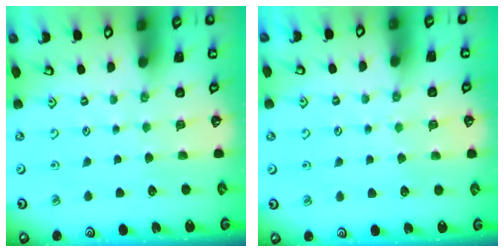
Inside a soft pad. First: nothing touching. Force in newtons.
{"total": 4.7, "press": 4.6, "slide": 0.4}